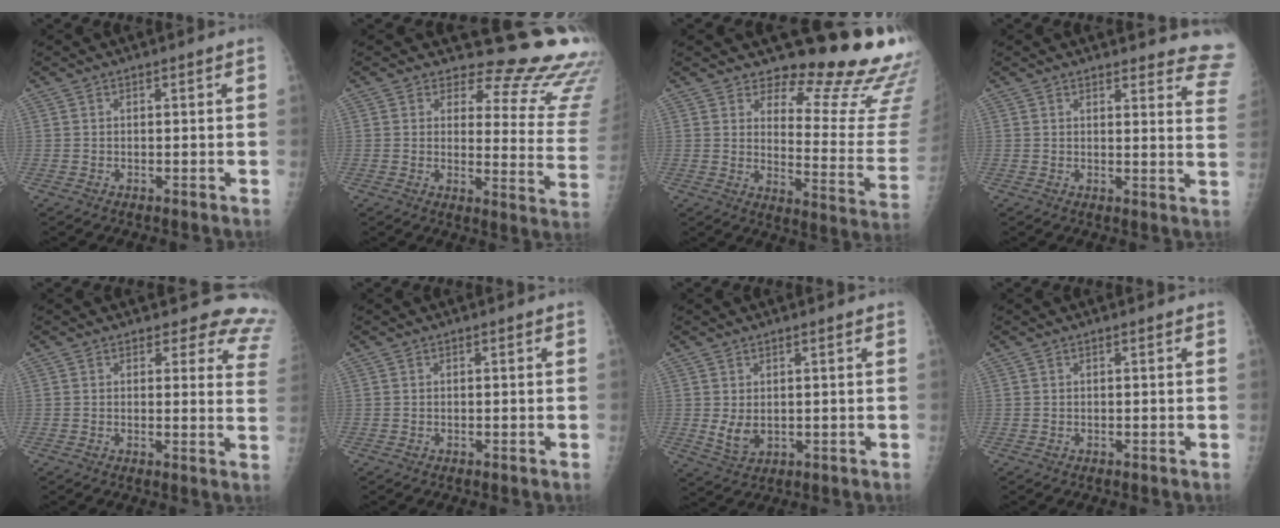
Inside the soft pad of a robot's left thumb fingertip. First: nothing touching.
{"total": 18.5, "force": [17.2, 5.4, 4.2], "torque": [0.002, -0.172, 0.173]}
{"total": 17.1, "force": [15.9, 2.8, 5.5], "torque": [-0.027, -0.186, 0.190]}
{"total": 12.4, "force": [12.1, 2.0, 1.9], "torque": [0.026, -0.105, 0.096]}
{"total": 11.7, "force": [10.5, 4.6, 2.4], "torque": [0.035, -0.070, 0.075]}
{"total": 0.0}
{"total": 4.0, "force": [0.7, 2.5, 3.0], "torque": [-0.047, -0.014, 0.023]}
{"total": 0.0}